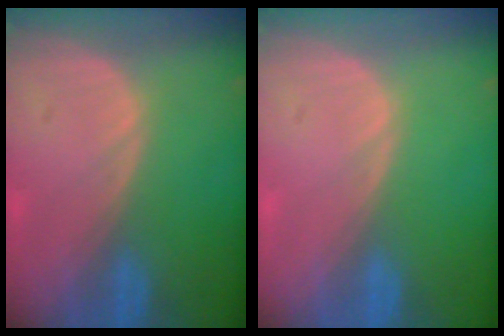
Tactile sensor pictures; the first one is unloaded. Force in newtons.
{"total": 0.0}